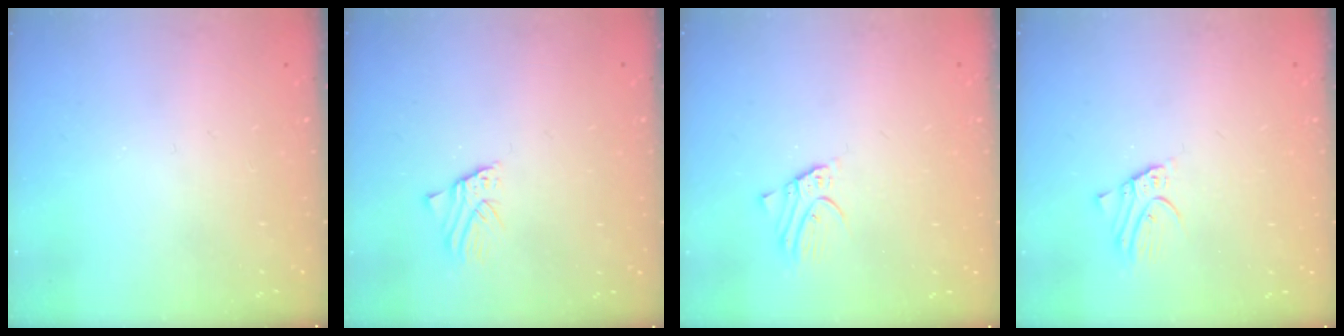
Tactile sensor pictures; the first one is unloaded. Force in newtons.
{"total": 1.4, "press": 1.4, "slide": 0.0}
{"total": 2.4, "press": 2.4, "slide": 0.1}
{"total": 2.4, "press": 2.4, "slide": 0.1}